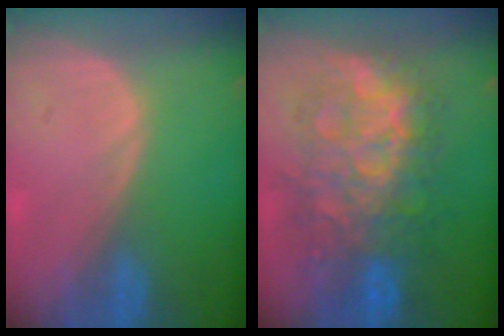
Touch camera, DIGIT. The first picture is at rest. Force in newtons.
{"total": 11.8, "press": 11.8, "slide": 1.2}